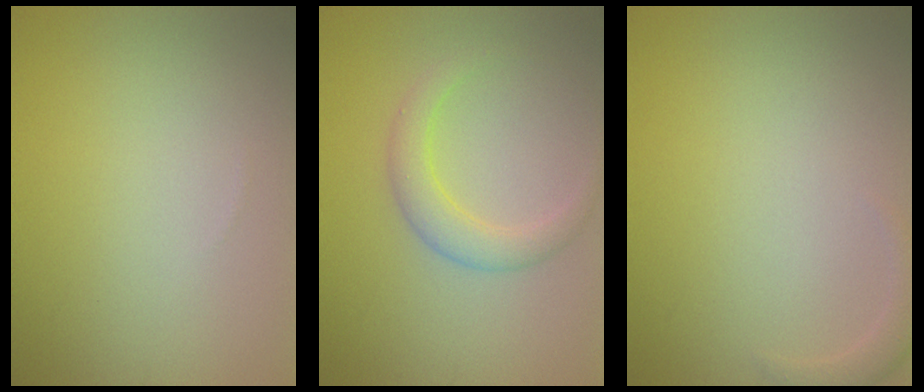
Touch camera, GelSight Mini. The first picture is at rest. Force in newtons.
{"total": 2.8, "press": 2.8, "slide": 0.2}
{"total": 1.2, "press": 1.2, "slide": 0.2}